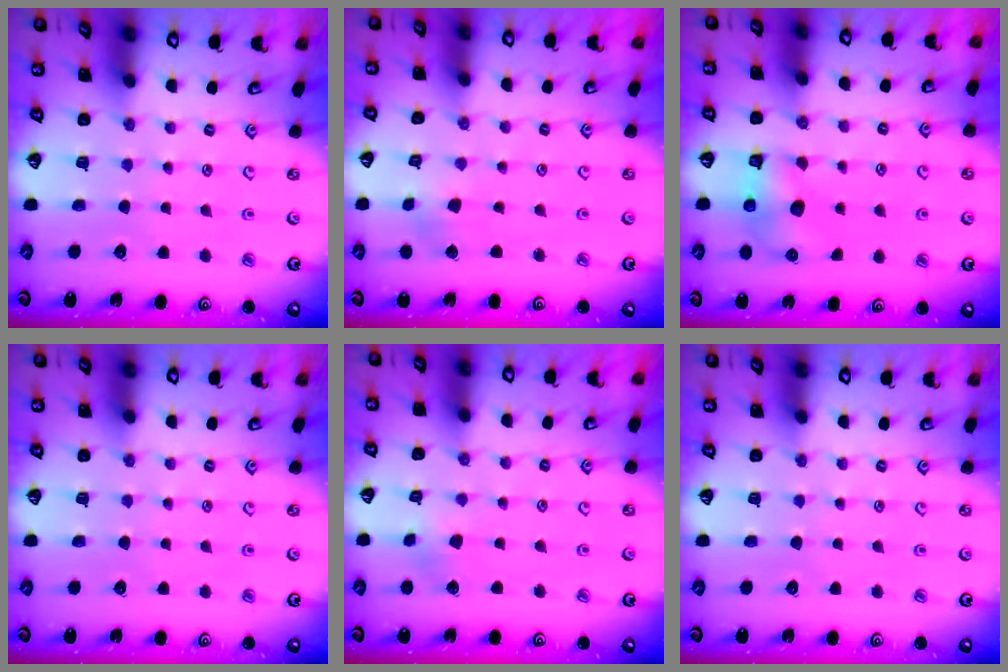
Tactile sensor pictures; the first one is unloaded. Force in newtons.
{"total": 2.6, "press": 2.6, "slide": 0.4}
{"total": 6.8, "press": 6.8, "slide": 0.1}
{"total": 0.0}
{"total": 3.2, "press": 3.1, "slide": 0.3}
{"total": 0.0}